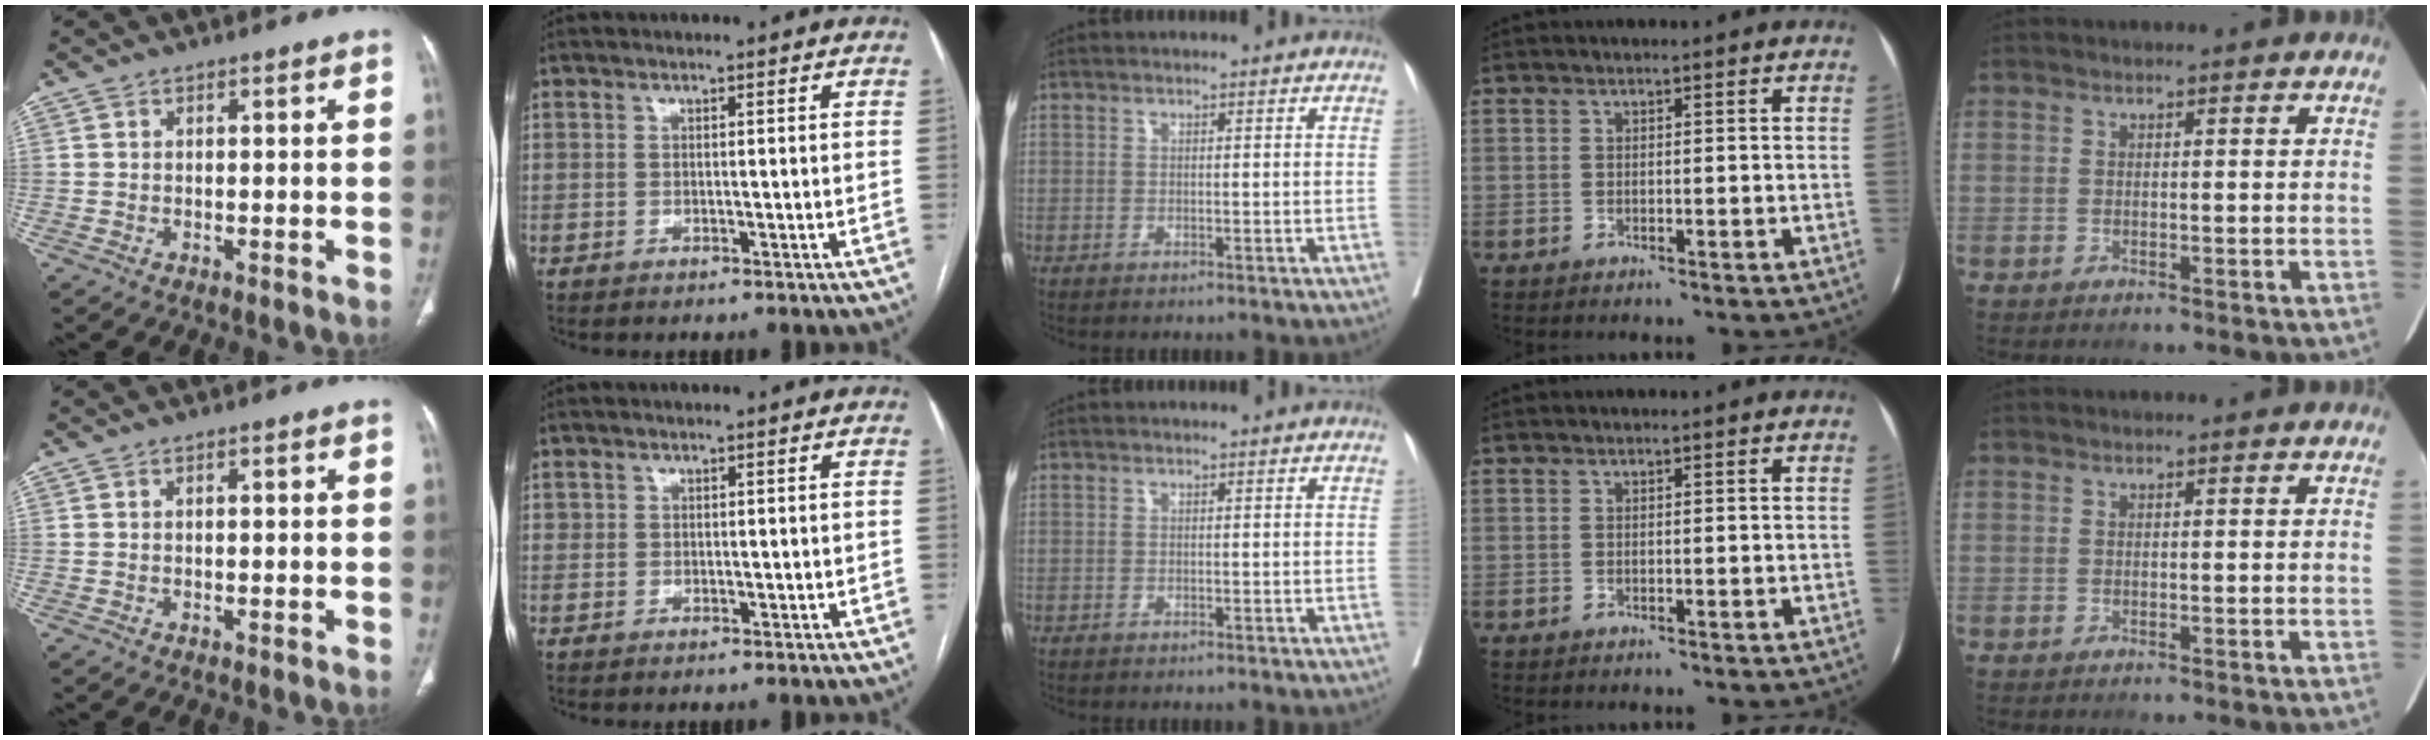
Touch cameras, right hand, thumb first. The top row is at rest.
{"thumb": {"total": 0.7, "force": [0.1, 0.3, 0.7], "torque": [-0.011, 0.002, 0.002]}, "index": {"total": 1.4, "force": [0.1, 1.1, 0.8], "torque": [-0.013, 0.005, 0.005]}}